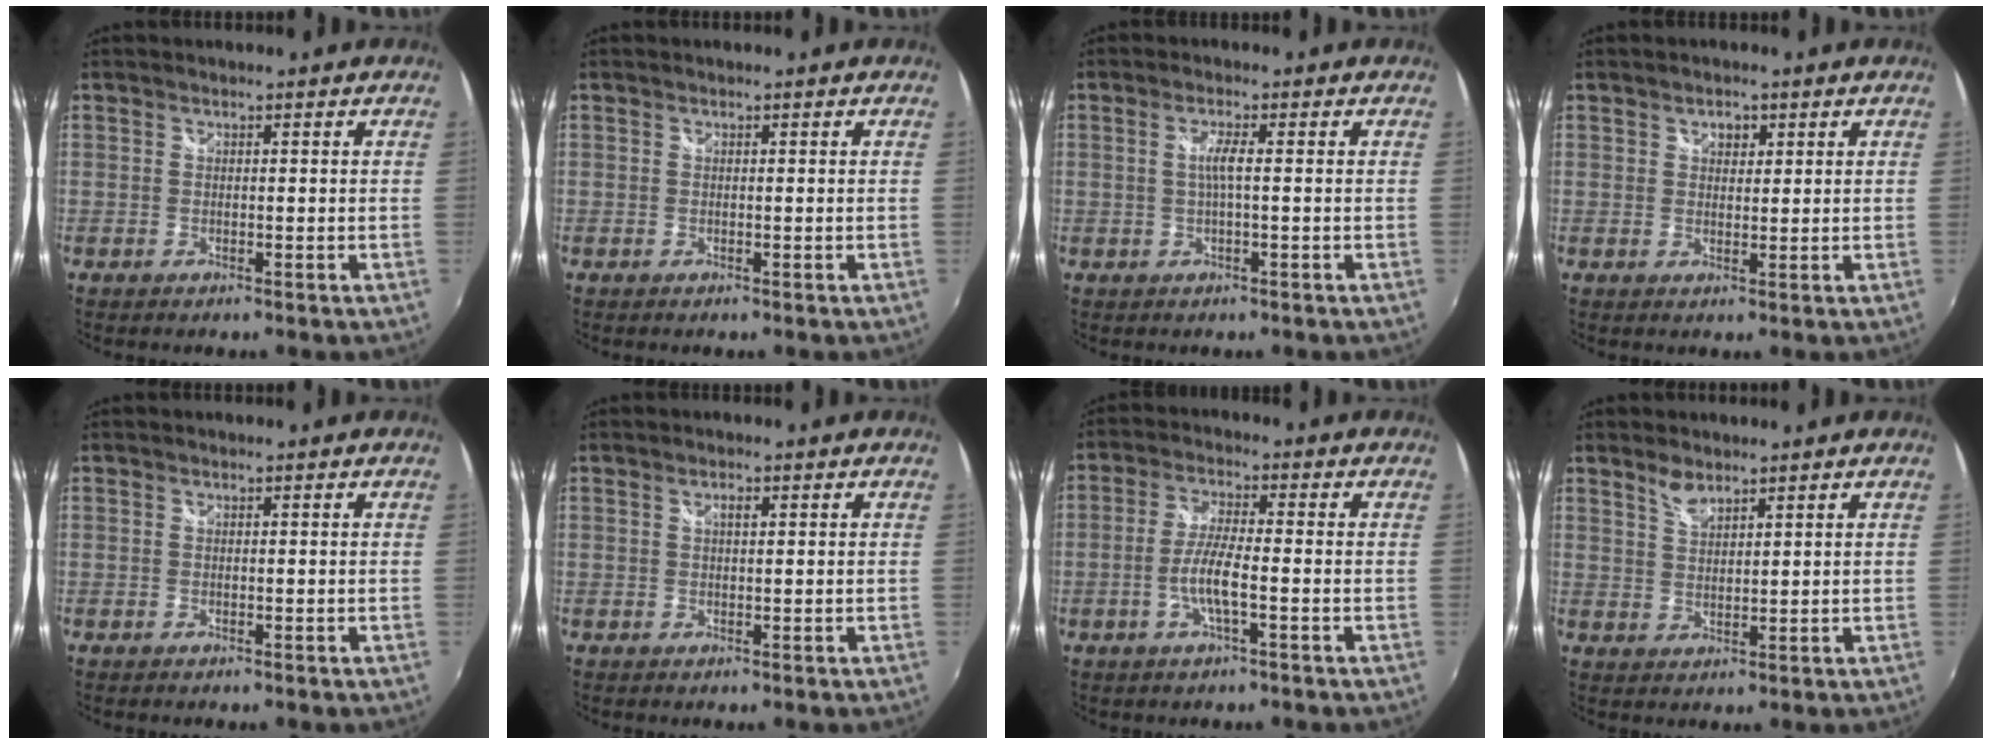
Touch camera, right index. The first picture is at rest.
{"total": 0.0}
{"total": 2.4, "force": [-0.1, -0.1, 2.4], "torque": [-0.047, 0.000, -0.003]}
{"total": 2.2, "force": [1.0, 1.7, 1.0], "torque": [-0.010, 0.006, 0.016]}
{"total": 0.0}
{"total": 1.2, "force": [0.5, 0.5, 1.0], "torque": [-0.017, 0.003, 0.007]}
{"total": 5.9, "force": [-2.1, 0.6, 5.4], "torque": [-0.114, -0.003, -0.040]}
{"total": 3.3, "force": [2.6, 1.1, 1.7], "torque": [-0.028, 0.001, 0.049]}